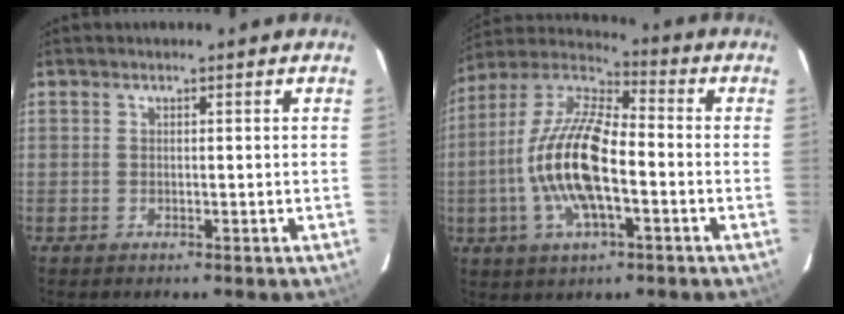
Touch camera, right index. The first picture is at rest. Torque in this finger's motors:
{"motor_torque": [2.14, 0.00, 1.05, 0.21]}